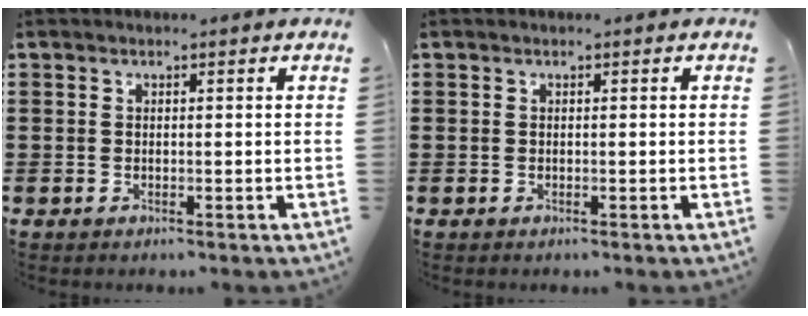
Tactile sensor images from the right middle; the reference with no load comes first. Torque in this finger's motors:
{"motor_torque": [0.07, -0.06, -0.02, -0.01]}